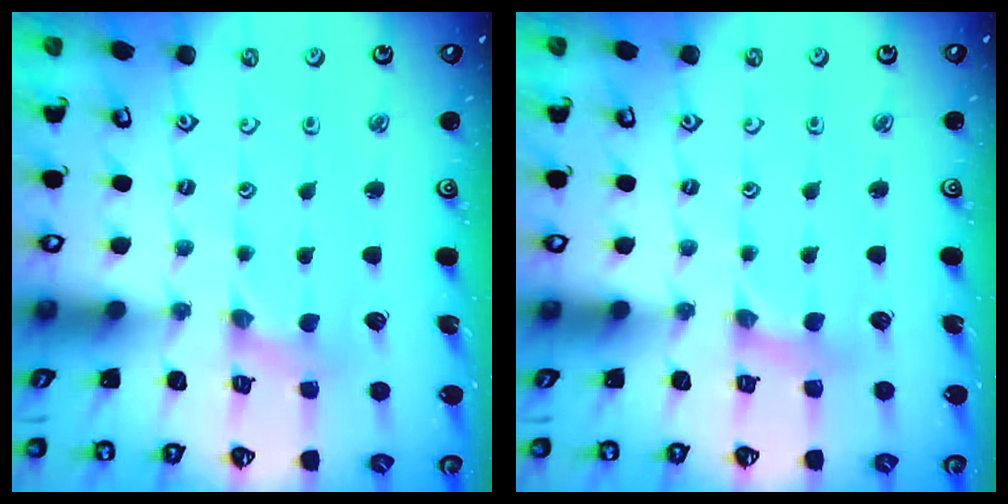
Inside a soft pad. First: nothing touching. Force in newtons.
{"total": 3.6, "press": 3.6, "slide": 0.5}